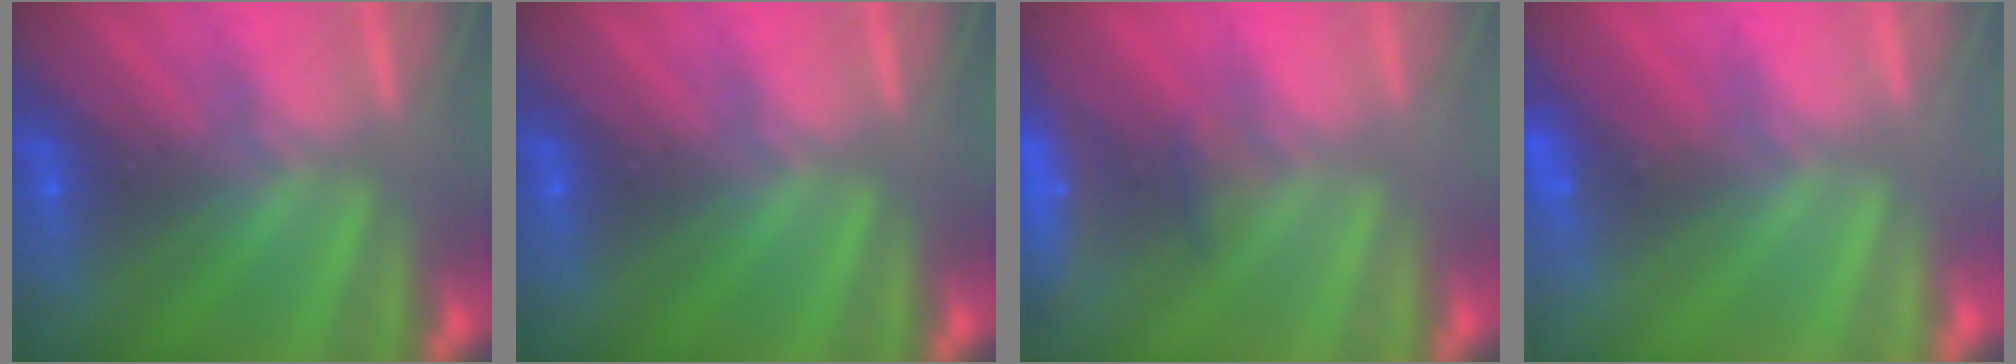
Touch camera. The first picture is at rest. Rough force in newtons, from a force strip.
{"total": 0.0}
{"total": 6.4}
{"total": 2.4}